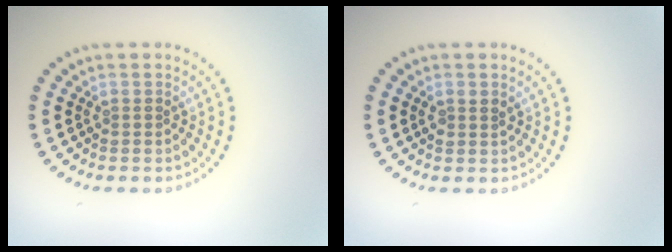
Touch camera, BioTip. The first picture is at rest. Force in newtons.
{"total": 1.1, "press": 1.0, "slide": 0.4}